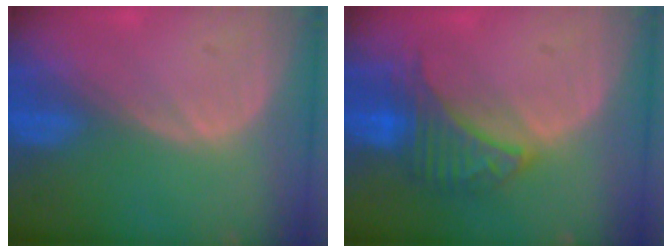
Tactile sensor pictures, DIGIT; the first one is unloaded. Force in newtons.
{"total": 6.7, "press": 6.6, "slide": 1.2}